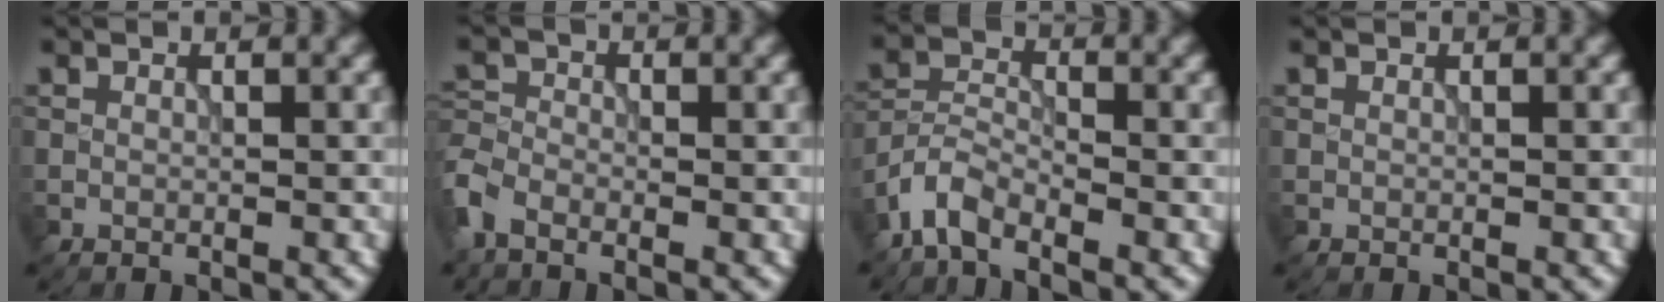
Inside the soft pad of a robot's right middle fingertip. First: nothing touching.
{"total": 3.2, "force": [-2.2, 1.6, 1.6], "torque": [-0.041, -0.003, -0.065]}
{"total": 3.6, "force": [-2.7, 1.3, 1.8], "torque": [-0.037, 0.004, -0.069]}
{"total": 0.0}